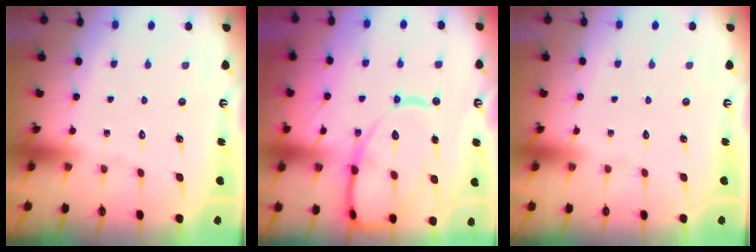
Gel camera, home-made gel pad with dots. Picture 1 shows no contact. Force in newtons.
{"total": 17.8, "press": 17.7, "slide": 1.7}
{"total": 0.0}